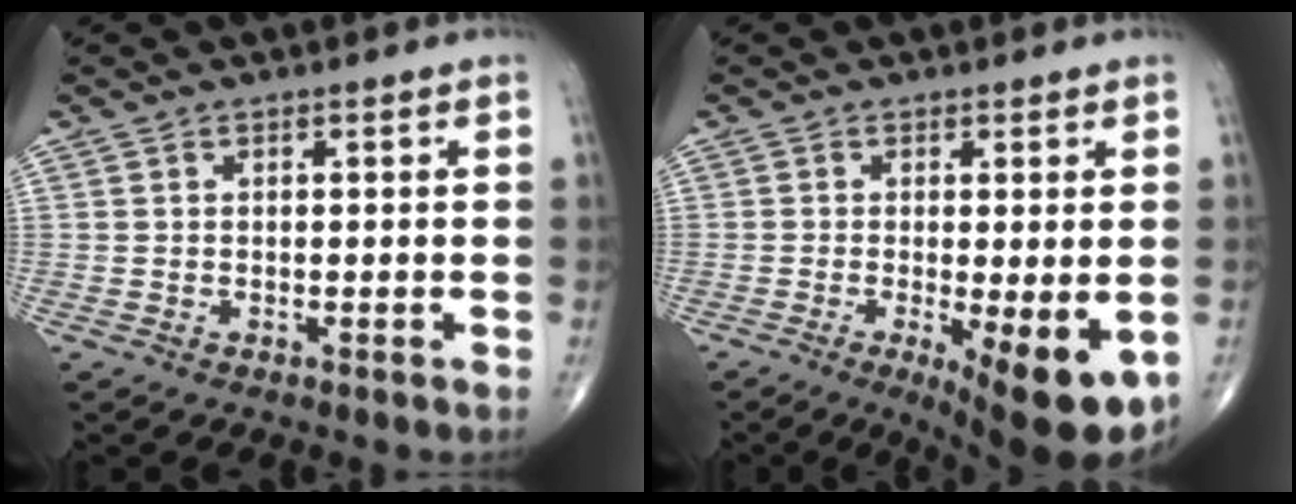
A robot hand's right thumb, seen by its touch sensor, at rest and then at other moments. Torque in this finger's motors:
{"motor_torque": [-0.03, 0.61, -0.10, -0.25, 0.09]}